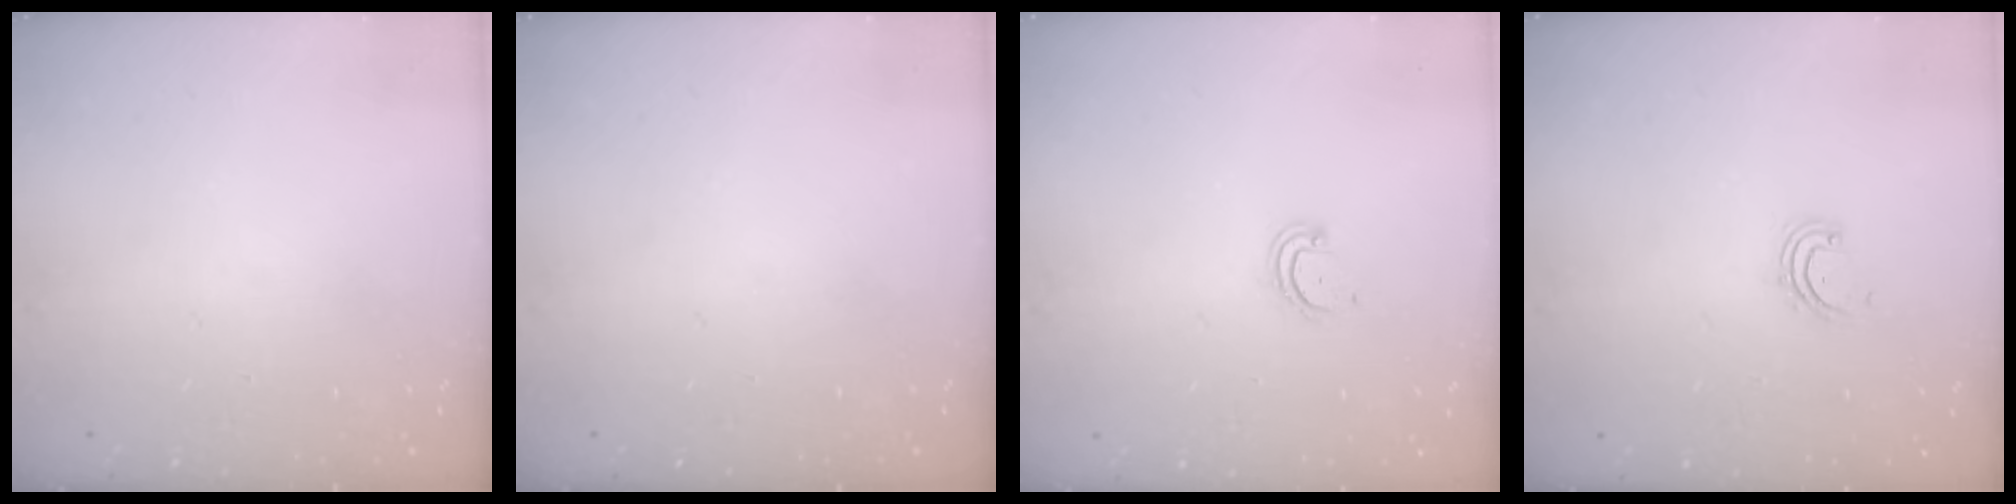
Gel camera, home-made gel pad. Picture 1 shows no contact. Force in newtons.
{"total": 0.0}
{"total": 2.5, "press": 2.5, "slide": 0.2}
{"total": 2.6, "press": 2.6, "slide": 0.3}